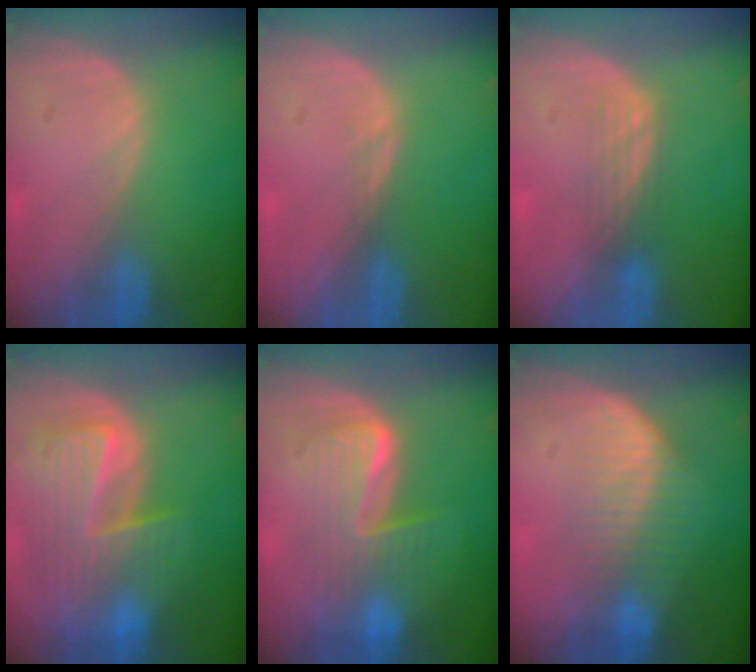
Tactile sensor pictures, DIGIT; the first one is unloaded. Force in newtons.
{"total": 0.8, "press": 0.6, "slide": 0.6}
{"total": 2.9, "press": 2.5, "slide": 1.5}
{"total": 10.2, "press": 8.9, "slide": 5.0}
{"total": 7.4, "press": 7.4, "slide": 0.2}
{"total": 7.2, "press": 6.7, "slide": 2.9}